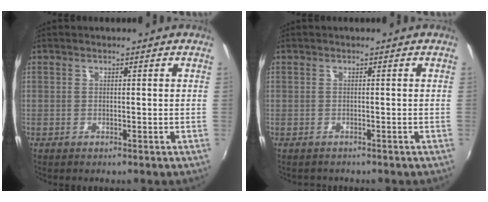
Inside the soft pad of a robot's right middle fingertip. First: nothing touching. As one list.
[{"total": 1.0, "force": [-0.8, 0.6, -0.1], "torque": [-0.002, 0.003, -0.012]}]